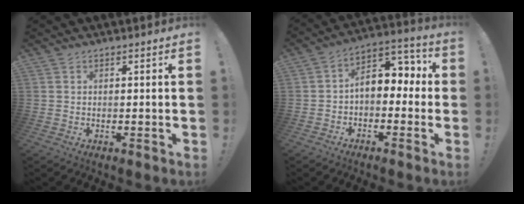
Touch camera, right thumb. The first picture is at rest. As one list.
[{"total": 8.9, "force": [0.3, 6.6, 5.9], "torque": [-0.077, 0.005, 0.012]}]